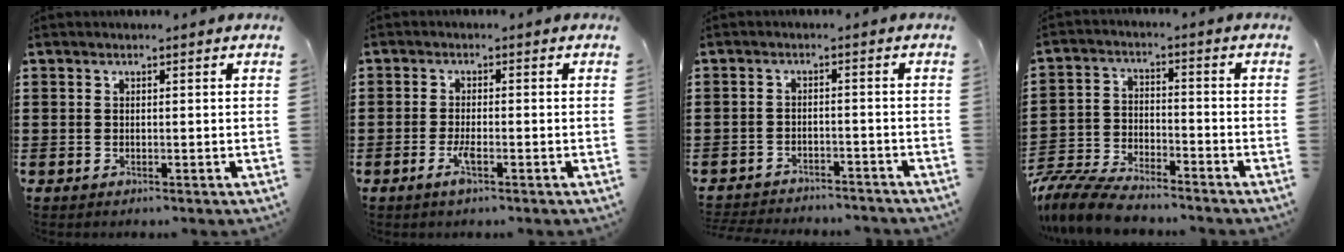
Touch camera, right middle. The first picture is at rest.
{"total": 2.7, "force": [-1.2, 0.5, 2.4], "torque": [-0.049, -0.004, -0.024]}
{"total": 3.0, "force": [-3.0, 0.2, 0.0], "torque": [-0.007, -0.002, -0.063]}
{"total": 8.2, "force": [-7.8, 1.2, 2.2], "torque": [-0.056, 0.010, -0.156]}